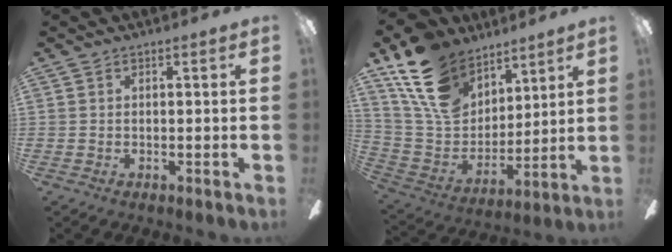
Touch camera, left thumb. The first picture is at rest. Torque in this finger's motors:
{"motor_torque": [1.43, 0.79, 1.30, -1.47, 0.51]}